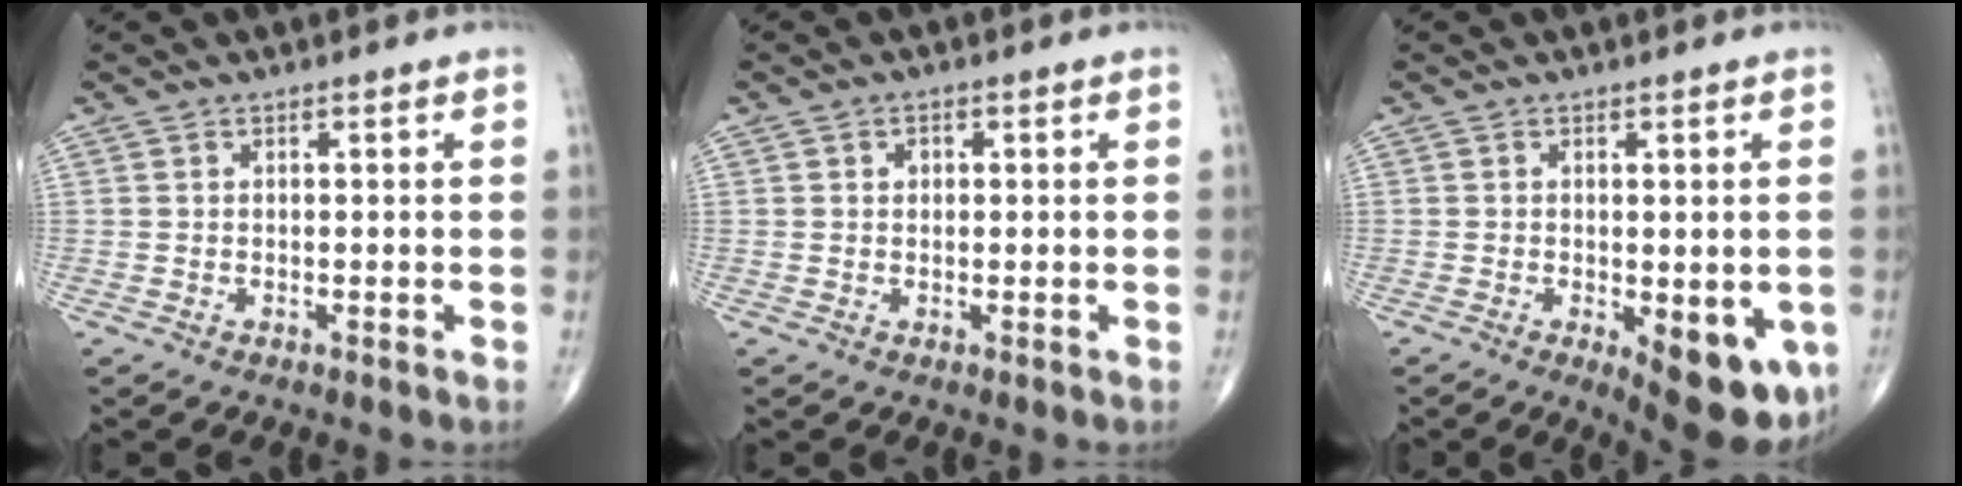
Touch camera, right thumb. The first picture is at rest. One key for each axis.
{"total": 1.5, "fx": 0.3, "fy": 1.2, "fz": 0.8, "tx": -0.007, "ty": 0.002, "tz": 0.003}
{"total": 11.4, "fx": -3.7, "fy": 4.7, "fz": 9.7, "tx": -0.110, "ty": -0.013, "tz": -0.038}